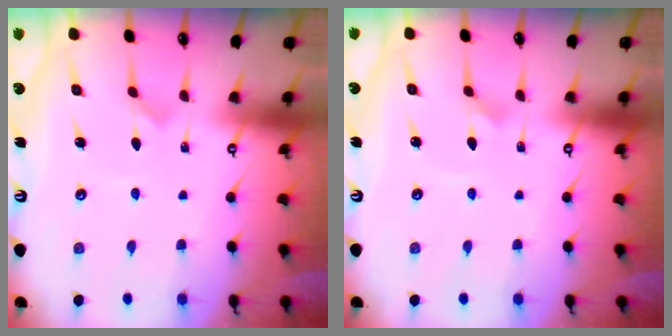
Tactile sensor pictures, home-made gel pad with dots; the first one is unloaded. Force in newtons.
{"total": 2.0, "press": 2.0, "slide": 0.1}